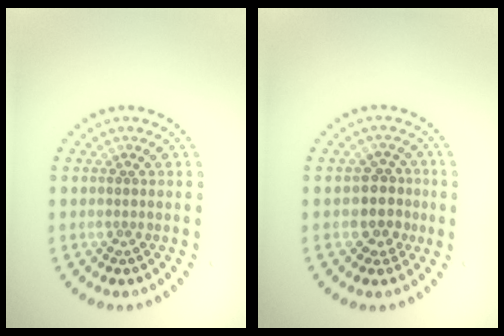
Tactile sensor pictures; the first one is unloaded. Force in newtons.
{"total": 2.6, "press": 2.2, "slide": 1.4}